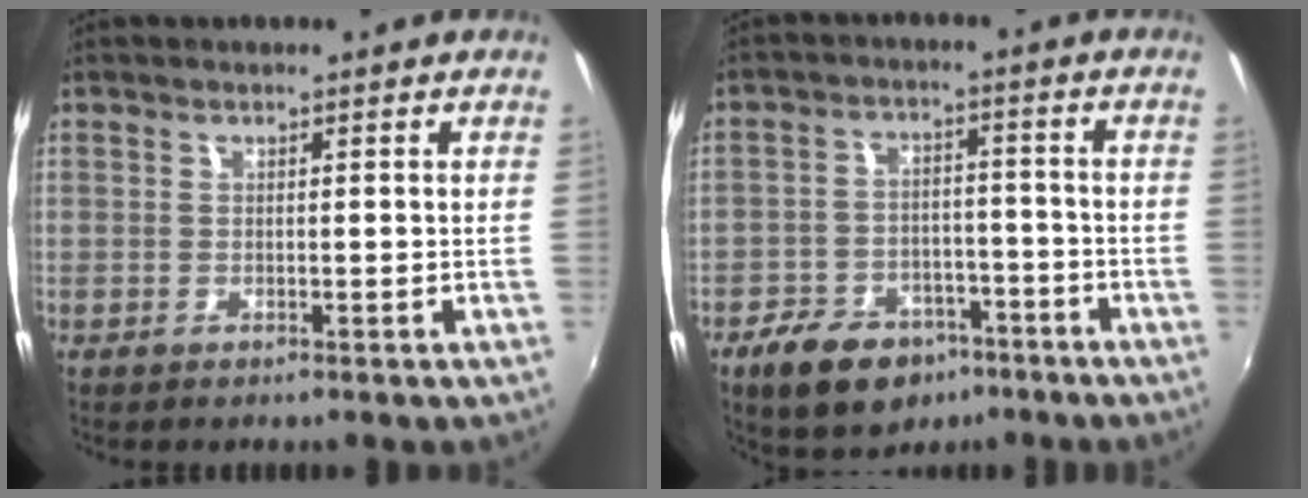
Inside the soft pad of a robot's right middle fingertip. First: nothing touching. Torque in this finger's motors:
{"motor_torque": [1.14, -1.00, 0.11, 0.08]}